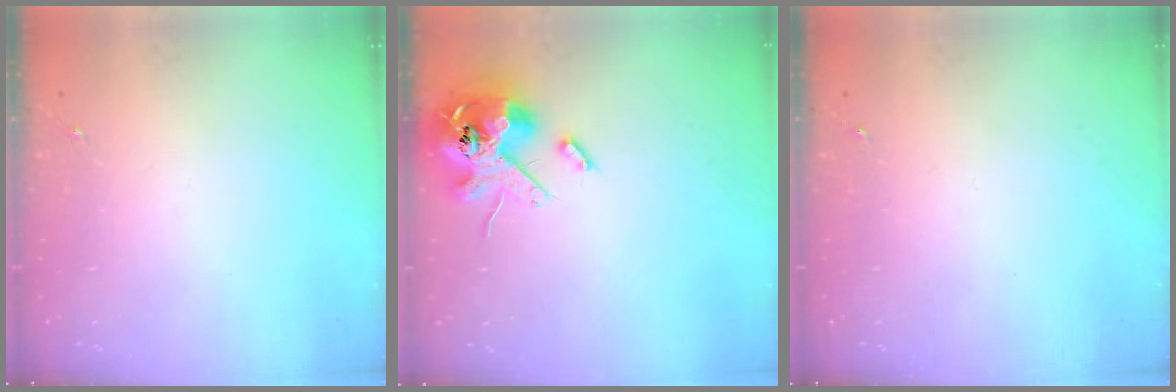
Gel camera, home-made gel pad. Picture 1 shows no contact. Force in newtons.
{"total": 14.9, "press": 14.7, "slide": 2.6}
{"total": 0.0}